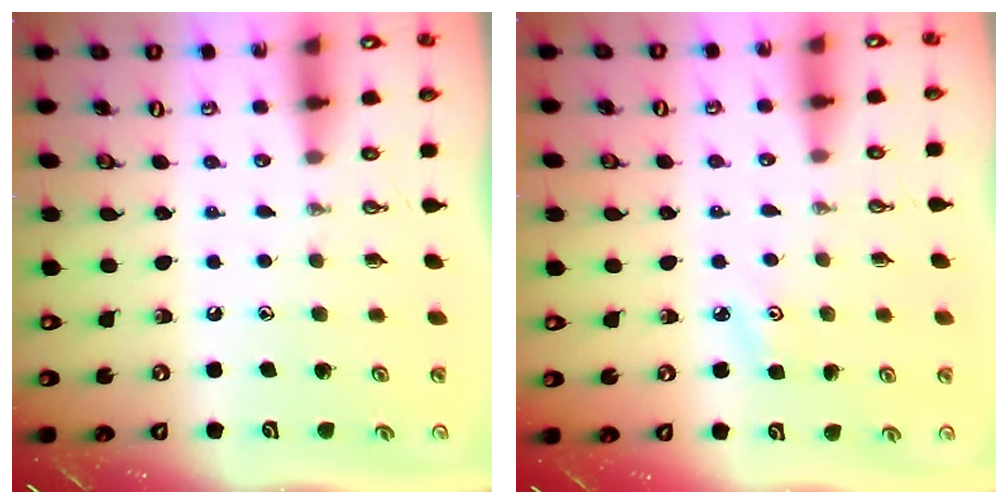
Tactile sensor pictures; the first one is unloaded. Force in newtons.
{"total": 2.6, "press": 2.6, "slide": 0.3}